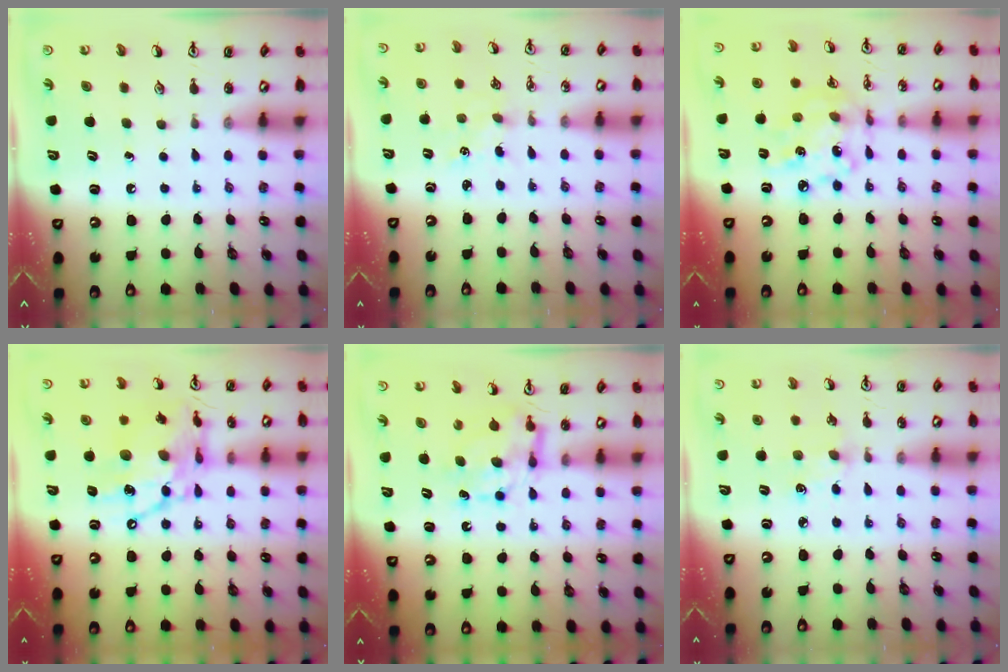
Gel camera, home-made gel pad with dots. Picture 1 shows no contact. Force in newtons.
{"total": 2.6, "press": 2.6, "slide": 0.4}
{"total": 11.2, "press": 11.1, "slide": 0.8}
{"total": 16.2, "press": 16.1, "slide": 1.3}
{"total": 7.3, "press": 7.3, "slide": 0.2}
{"total": 4.1, "press": 4.1, "slide": 0.6}